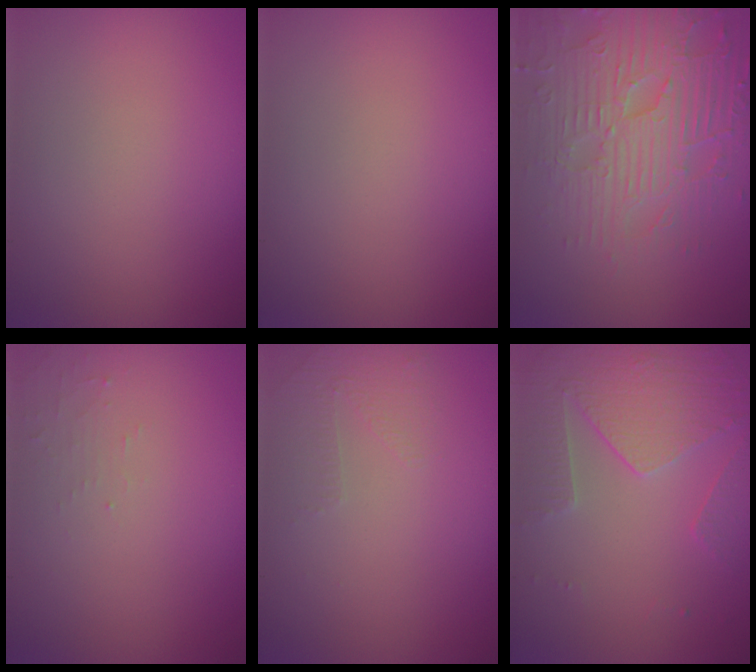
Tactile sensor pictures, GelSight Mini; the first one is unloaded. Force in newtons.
{"total": 0.0}
{"total": 7.1, "press": 5.6, "slide": 4.4}
{"total": 1.1, "press": 1.1, "slide": 0.2}
{"total": 1.1, "press": 0.6, "slide": 1.0}
{"total": 3.8, "press": 3.5, "slide": 1.4}